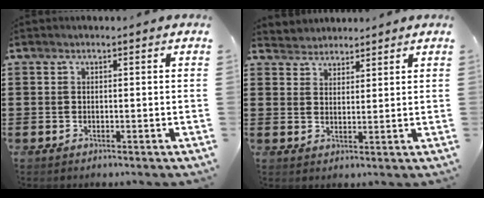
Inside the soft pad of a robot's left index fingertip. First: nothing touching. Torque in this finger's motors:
{"motor_torque": [0.10, -0.08, 0.06, -0.01]}